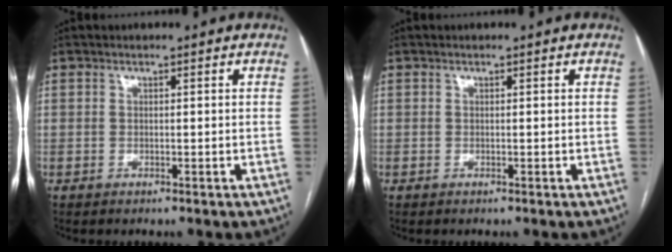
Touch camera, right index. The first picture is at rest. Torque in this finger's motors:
{"motor_torque": [0.07, 0.07, 0.02, 0.01]}